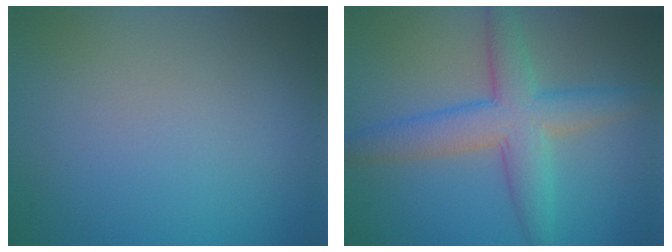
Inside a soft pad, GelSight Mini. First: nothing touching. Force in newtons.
{"total": 6.0, "press": 6.0, "slide": 0.1}